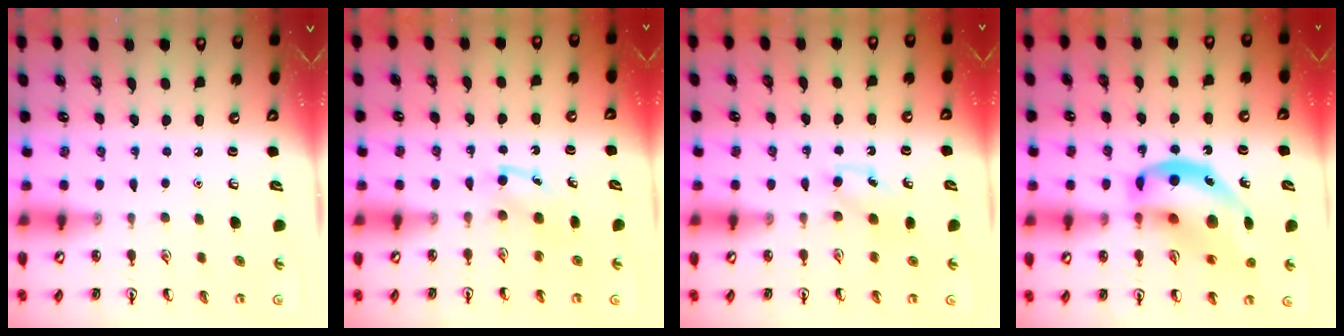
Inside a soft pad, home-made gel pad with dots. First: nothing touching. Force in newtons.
{"total": 4.1, "press": 3.9, "slide": 1.2}
{"total": 4.7, "press": 4.5, "slide": 1.6}
{"total": 19.0, "press": 18.2, "slide": 5.3}